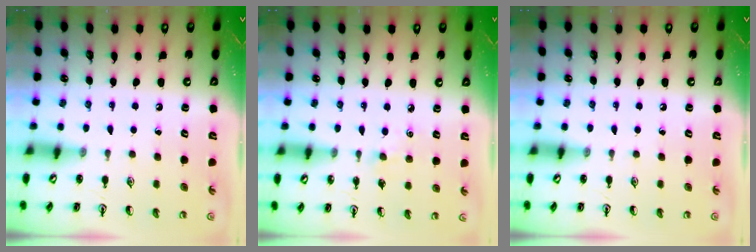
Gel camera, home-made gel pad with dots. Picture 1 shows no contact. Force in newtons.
{"total": 2.6, "press": 2.6, "slide": 0.4}
{"total": 0.0}